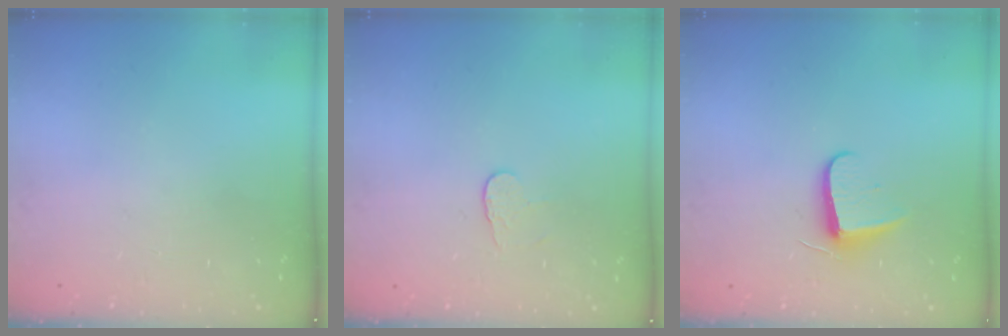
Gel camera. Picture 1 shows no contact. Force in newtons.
{"total": 3.1, "press": 3.1, "slide": 0.3}
{"total": 7.8, "press": 7.7, "slide": 0.4}